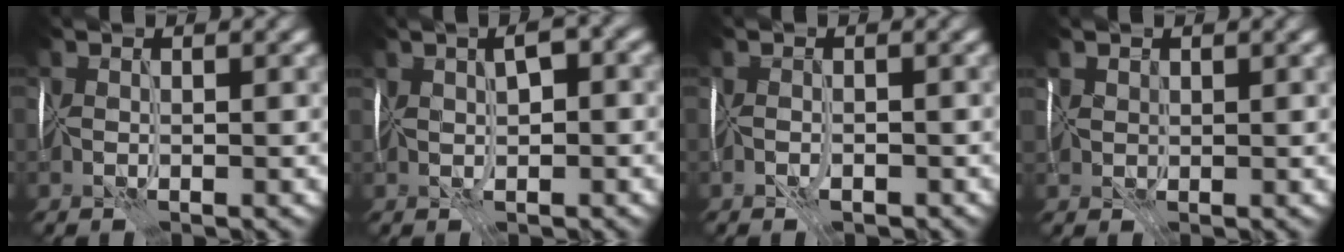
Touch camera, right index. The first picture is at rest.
{"total": 3.1, "force": [0.9, 1.5, 2.6], "torque": [-0.034, 0.013, 0.020]}
{"total": 1.8, "force": [-1.2, 1.0, 0.9], "torque": [-0.008, 0.003, -0.017]}
{"total": 1.8, "force": [1.0, 1.4, 0.6], "torque": [-0.006, 0.004, 0.017]}